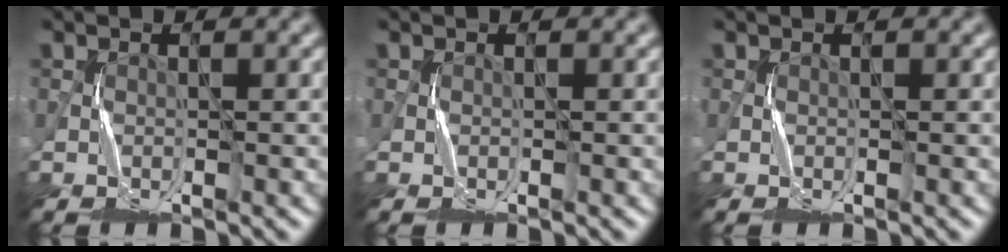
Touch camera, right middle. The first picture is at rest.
{"total": 0.0}
{"total": 0.0}